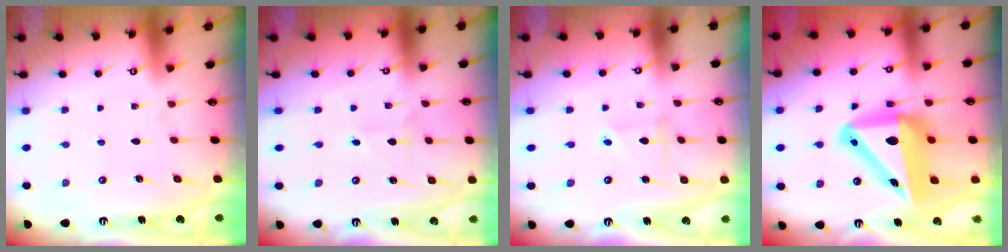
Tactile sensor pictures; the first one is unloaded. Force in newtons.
{"total": 1.4, "press": 1.4, "slide": 0.1}
{"total": 2.6, "press": 2.5, "slide": 0.3}
{"total": 17.0, "press": 16.5, "slide": 4.0}